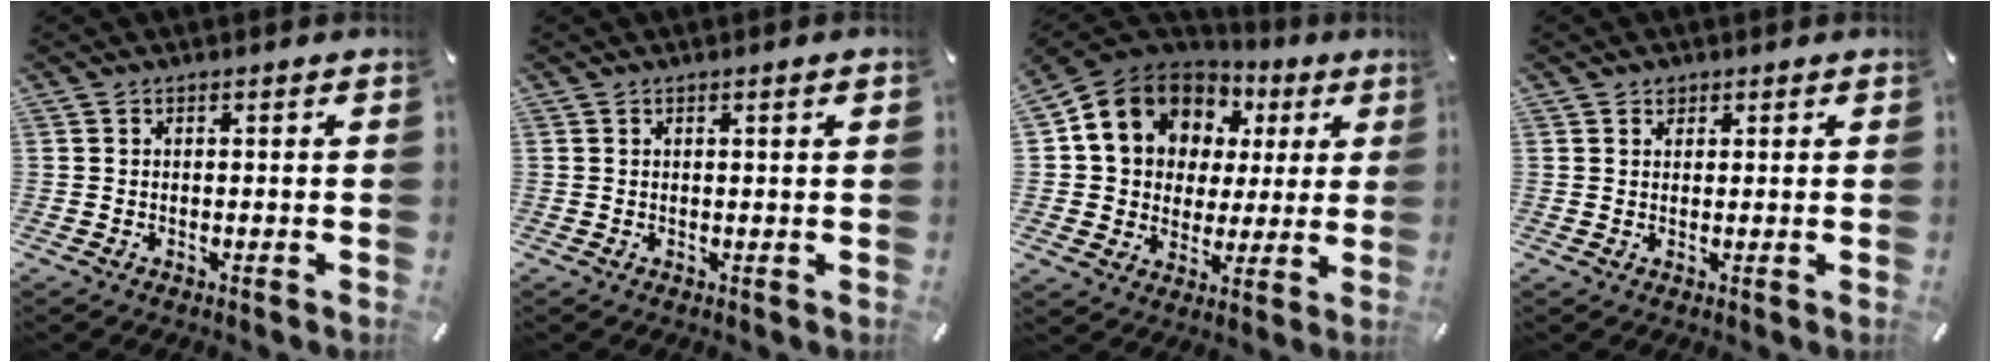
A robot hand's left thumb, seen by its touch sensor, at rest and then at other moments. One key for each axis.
{"total": 1.2, "fx": 0.4, "fy": 0.0, "fz": 1.2, "tx": -0.021, "ty": 0.000, "tz": 0.006}
{"total": 12.6, "fx": 5.4, "fy": 10.9, "fz": 3.4, "tx": -0.076, "ty": -0.030, "tz": 0.105}
{"total": 1.5, "fx": 0.9, "fy": 1.2, "fz": 0.2, "tx": 0.004, "ty": -0.001, "tz": 0.015}